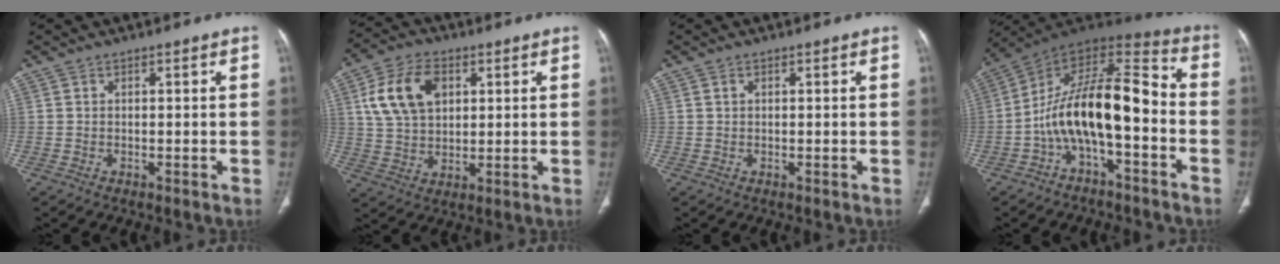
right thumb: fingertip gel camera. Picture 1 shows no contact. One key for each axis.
{"total": 12.3, "fx": 3.9, "fy": 8.2, "fz": 8.4, "tx": -0.144, "ty": 0.001, "tz": 0.073}
{"total": 0.6, "fx": 0.2, "fy": 0.4, "fz": 0.3, "tx": -0.008, "ty": 0.002, "tz": 0.005}
{"total": 17.6, "fx": -4.3, "fy": 7.4, "fz": 15.3, "tx": -0.251, "ty": 0.086, "tz": -0.077}